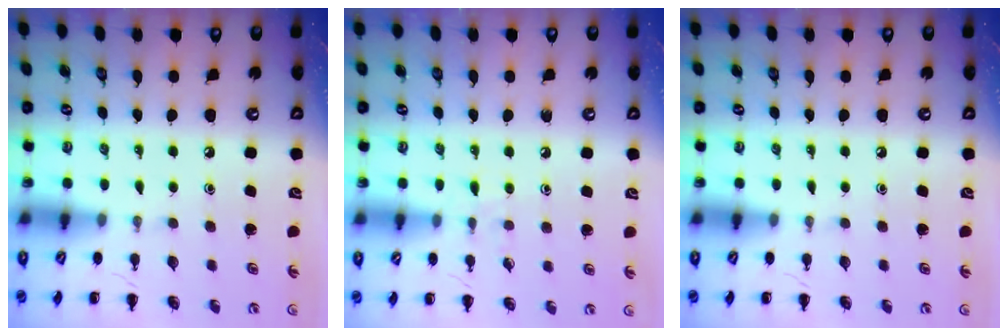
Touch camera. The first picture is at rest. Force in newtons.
{"total": 5.5, "press": 5.1, "slide": 2.2}
{"total": 0.0}